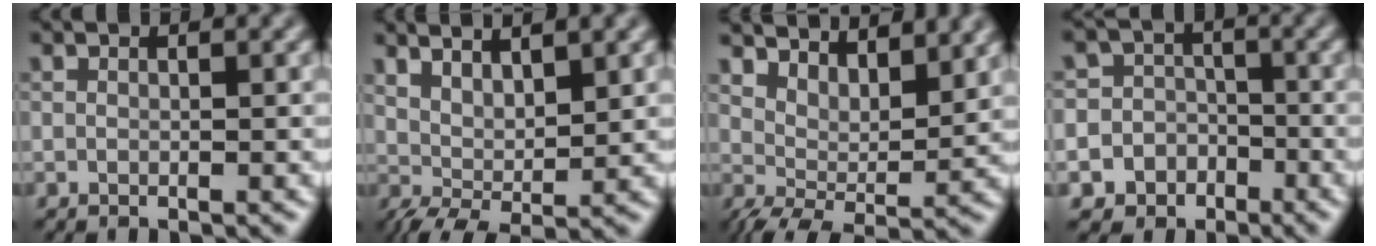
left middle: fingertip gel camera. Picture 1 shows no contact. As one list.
[{"total": 4.0, "force": [2.0, 1.1, 3.2], "torque": [-0.057, -0.004, 0.040]}, {"total": 6.6, "force": [5.3, 1.9, 3.4], "torque": [-0.064, -0.001, 0.081]}, {"total": 7.7, "force": [-3.6, 6.7, 0.4], "torque": [0.001, -0.005, -0.075]}]